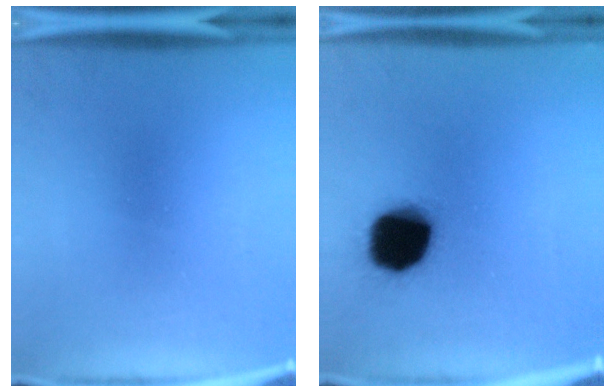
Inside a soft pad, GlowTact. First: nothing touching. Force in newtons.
{"total": 19.7}